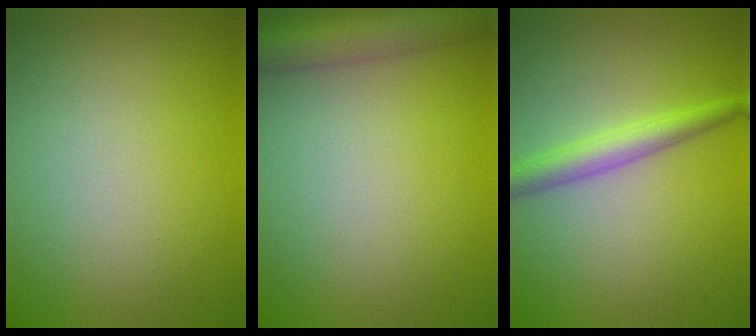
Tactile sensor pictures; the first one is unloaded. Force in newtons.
{"total": 6.1, "press": 6.1, "slide": 0.3}
{"total": 3.0, "press": 3.0, "slide": 0.0}